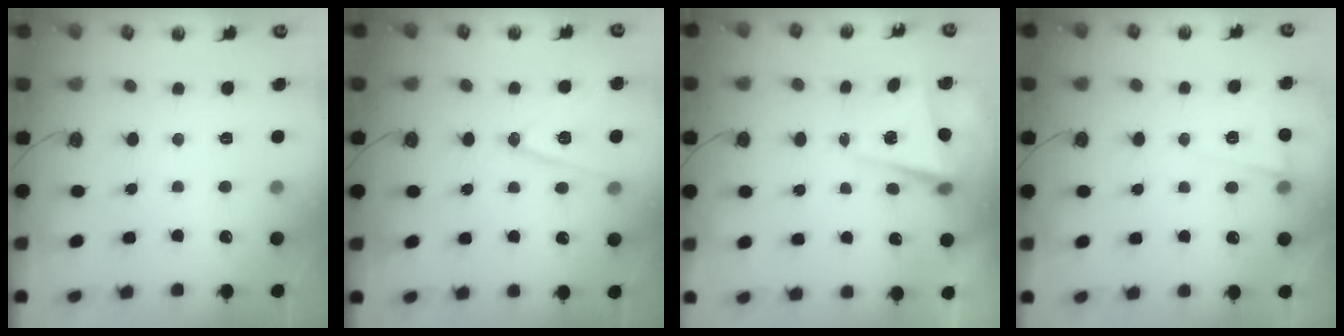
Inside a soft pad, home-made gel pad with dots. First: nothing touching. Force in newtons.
{"total": 12.4, "press": 11.9, "slide": 3.5}
{"total": 5.4, "press": 5.3, "slide": 1.2}
{"total": 5.4, "press": 5.3, "slide": 1.4}